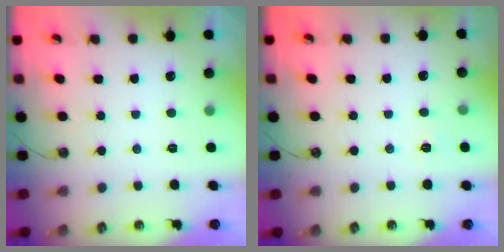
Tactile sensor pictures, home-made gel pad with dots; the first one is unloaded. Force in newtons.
{"total": 2.7, "press": 2.7, "slide": 0.4}